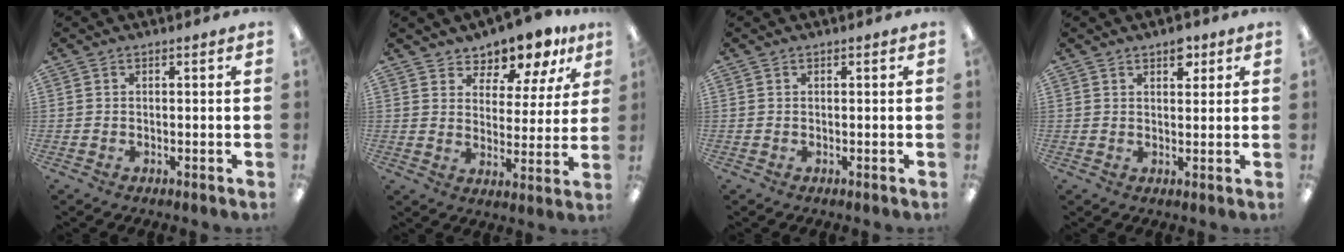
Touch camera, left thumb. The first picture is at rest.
{"total": 8.5, "force": [7.8, 3.1, 1.4], "torque": [-0.030, -0.070, 0.140]}
{"total": 0.0}
{"total": 4.3, "force": [2.8, 2.3, 2.3], "torque": [-0.010, -0.012, 0.043]}